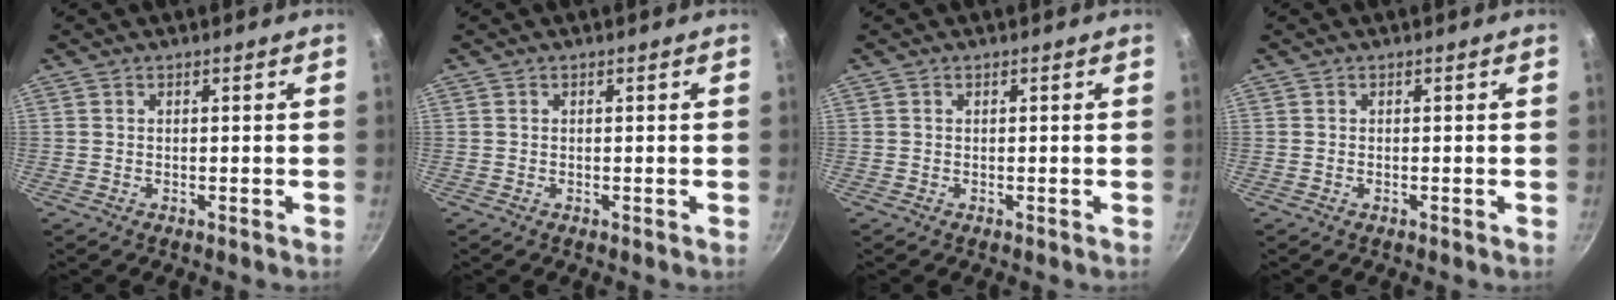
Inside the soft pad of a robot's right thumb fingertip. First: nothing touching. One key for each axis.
{"total": 0.0}
{"total": 0.0}
{"total": 0.0}